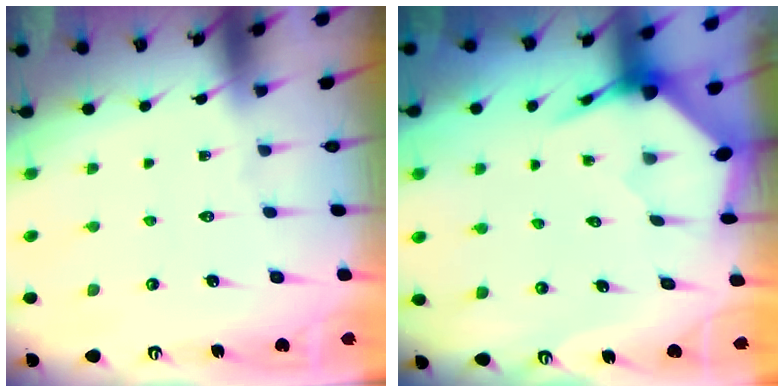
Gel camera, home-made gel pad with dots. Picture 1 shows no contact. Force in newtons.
{"total": 3.5, "press": 3.5, "slide": 0.4}